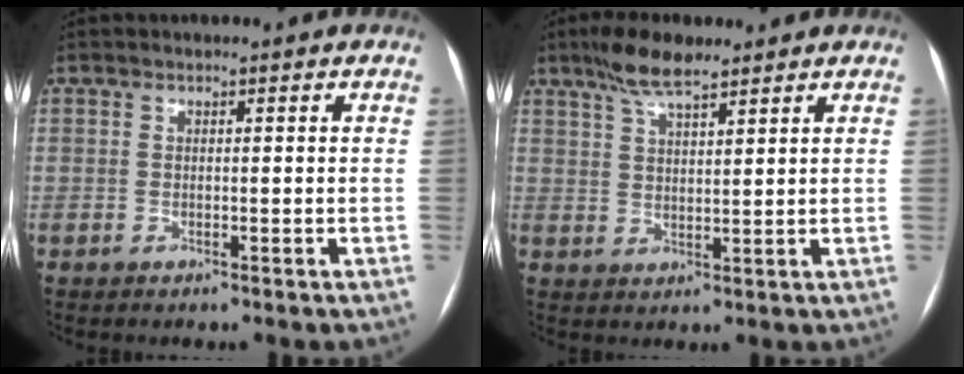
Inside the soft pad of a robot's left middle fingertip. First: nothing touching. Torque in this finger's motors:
{"motor_torque": [0.82, -0.95, 0.50, 0.11]}